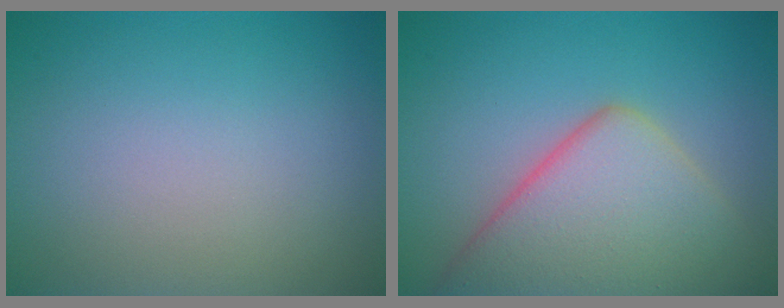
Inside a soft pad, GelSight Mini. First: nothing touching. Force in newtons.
{"total": 9.0, "press": 9.0, "slide": 0.3}